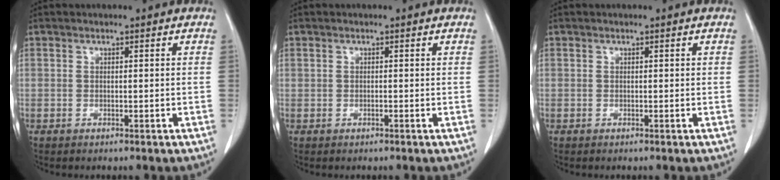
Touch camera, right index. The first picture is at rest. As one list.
[{"total": 0.0}, {"total": 0.0}]